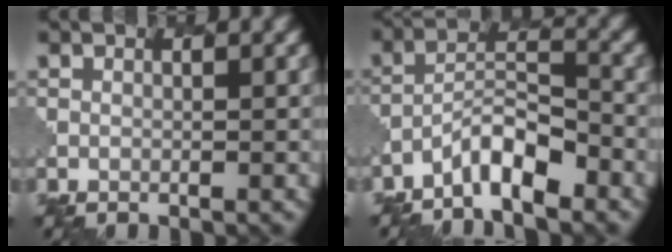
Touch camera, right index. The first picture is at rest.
{"total": 4.4, "force": [-3.4, 1.1, 2.6], "torque": [-0.044, 0.006, -0.063]}